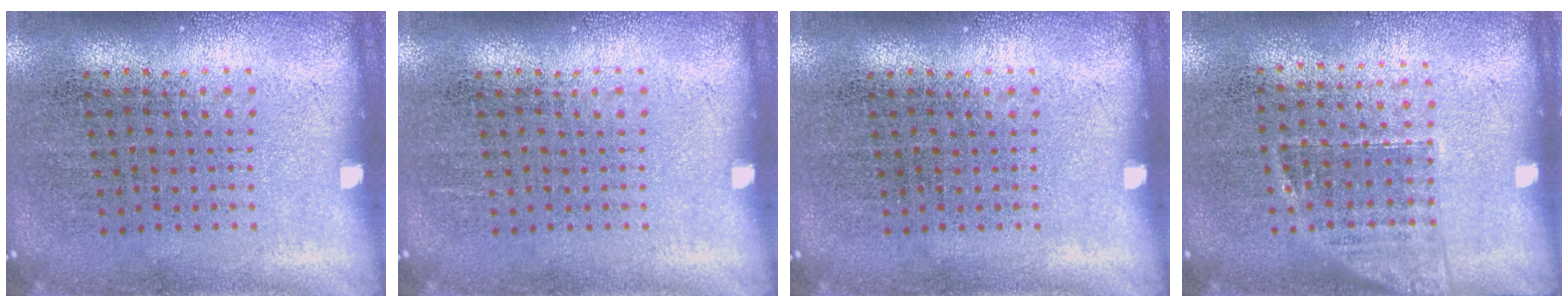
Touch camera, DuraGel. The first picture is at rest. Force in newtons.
{"total": 0.0}
{"total": 0.0}
{"total": 1.2, "press": 1.0, "slide": 0.8}